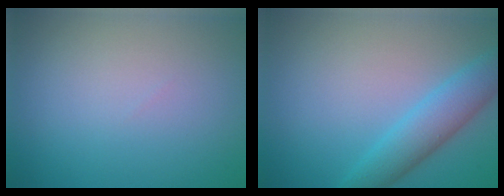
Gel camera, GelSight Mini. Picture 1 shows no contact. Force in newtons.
{"total": 4.3, "press": 4.3, "slide": 0.1}